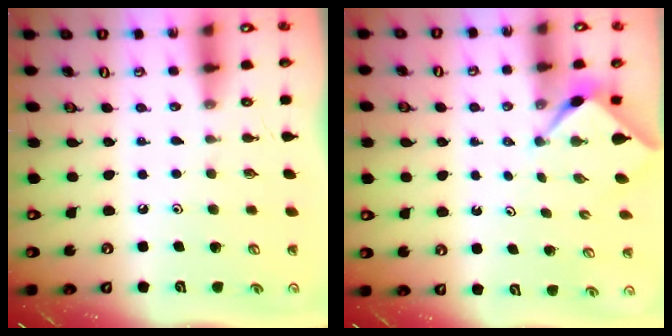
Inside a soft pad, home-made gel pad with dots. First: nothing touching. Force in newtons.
{"total": 2.3, "press": 2.3, "slide": 0.1}